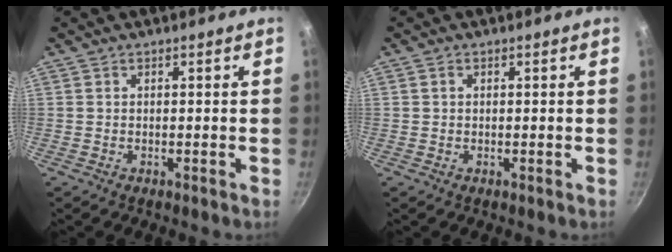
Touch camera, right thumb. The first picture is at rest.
{"total": 0.7, "force": [0.2, 0.6, 0.4], "torque": [-0.004, 0.004, 0.002]}